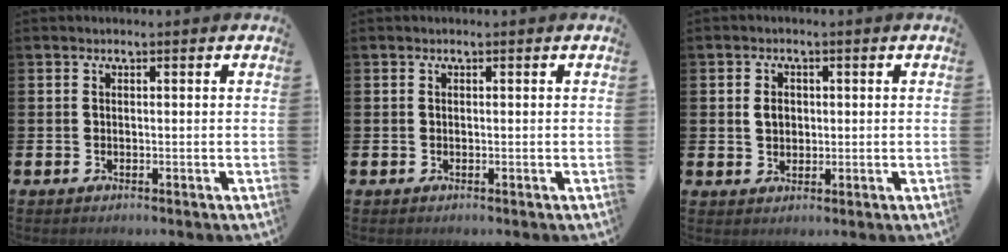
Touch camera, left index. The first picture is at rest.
{"total": 0.0}
{"total": 2.5, "force": [0.5, 2.0, 1.3], "torque": [-0.006, 0.001, 0.002]}